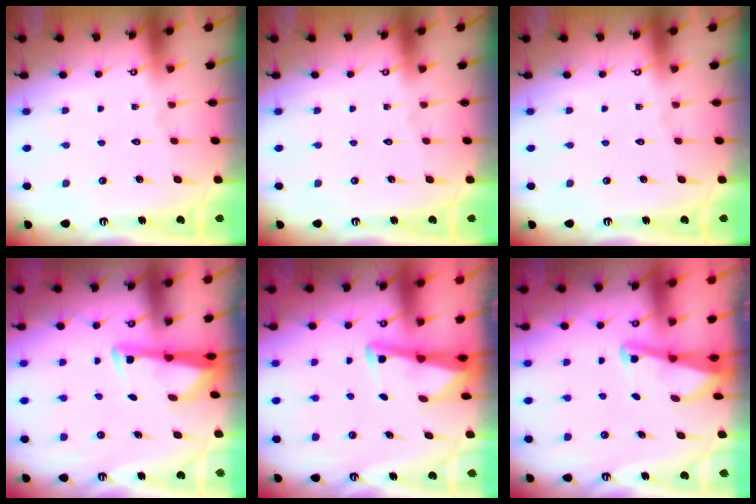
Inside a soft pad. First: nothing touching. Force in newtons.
{"total": 0.0}
{"total": 0.0}
{"total": 3.4, "press": 3.3, "slide": 0.9}
{"total": 2.9, "press": 2.8, "slide": 0.4}
{"total": 2.2, "press": 2.2, "slide": 0.3}